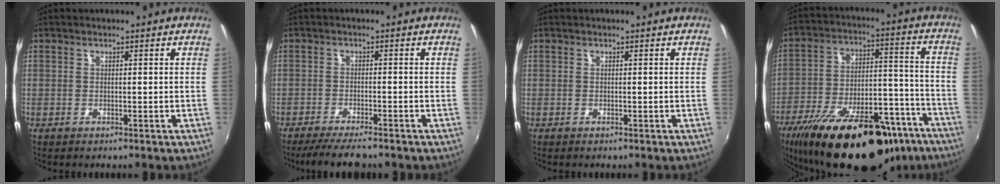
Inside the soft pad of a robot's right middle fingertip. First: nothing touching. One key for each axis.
{"total": 7.0, "fx": -6.0, "fy": 0.6, "fz": 3.6, "tx": -0.083, "ty": -0.021, "tz": -0.101}
{"total": 0.0}
{"total": 29.9, "fx": -21.4, "fy": 11.6, "fz": 17.5, "tx": -0.296, "ty": -0.012, "tz": -0.301}